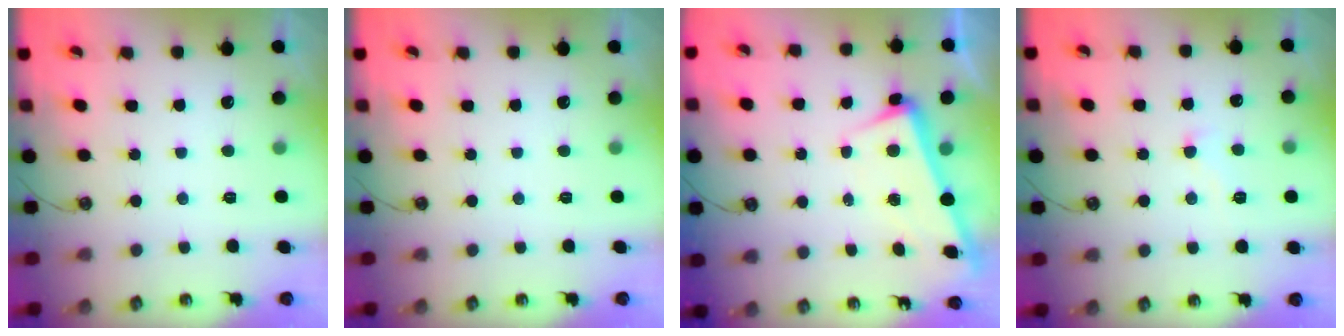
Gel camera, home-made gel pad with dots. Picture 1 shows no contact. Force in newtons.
{"total": 0.0}
{"total": 3.1, "press": 3.0, "slide": 1.1}
{"total": 1.9, "press": 1.8, "slide": 0.5}